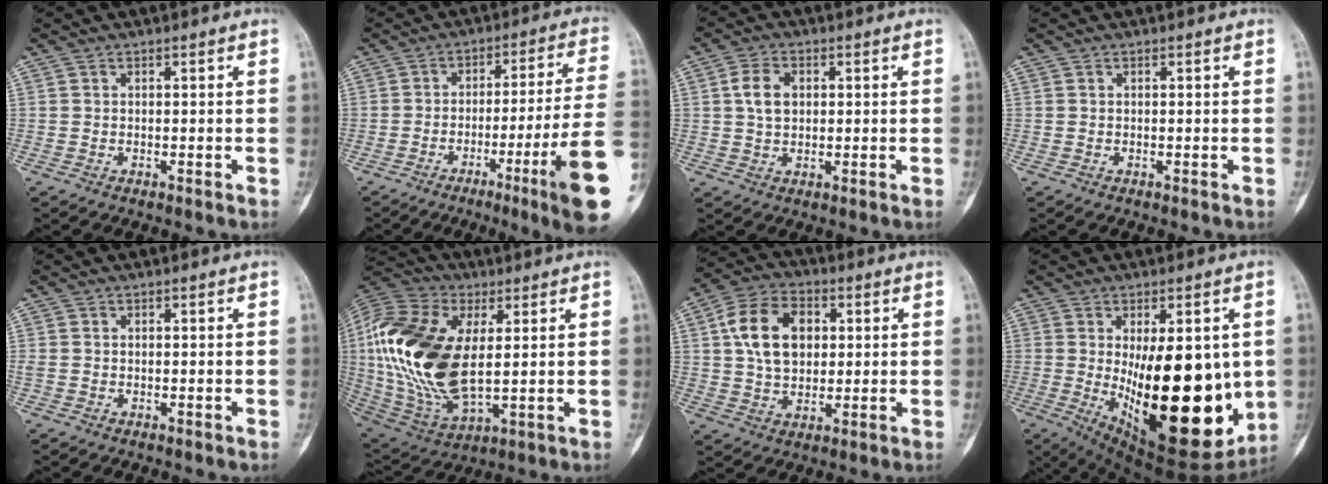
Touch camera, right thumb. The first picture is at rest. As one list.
[{"total": 17.6, "force": [-6.3, -0.4, 16.4], "torque": [-0.207, 0.010, -0.097]}, {"total": 5.4, "force": [1.1, 3.7, 3.7], "torque": [-0.060, 0.002, 0.017]}, {"total": 0.0}, {"total": 0.8, "force": [0.1, 0.7, 0.4], "torque": [-0.006, 0.002, 0.002]}, {"total": 24.8, "force": [3.3, 13.4, 20.6], "torque": [-0.433, -0.016, 0.060]}, {"total": 12.9, "force": [2.7, 8.9, 9.0], "torque": [-0.135, 0.006, 0.042]}, {"total": 26.6, "force": [-1.8, 11.4, 24.0], "torque": [-0.304, -0.045, 0.010]}]